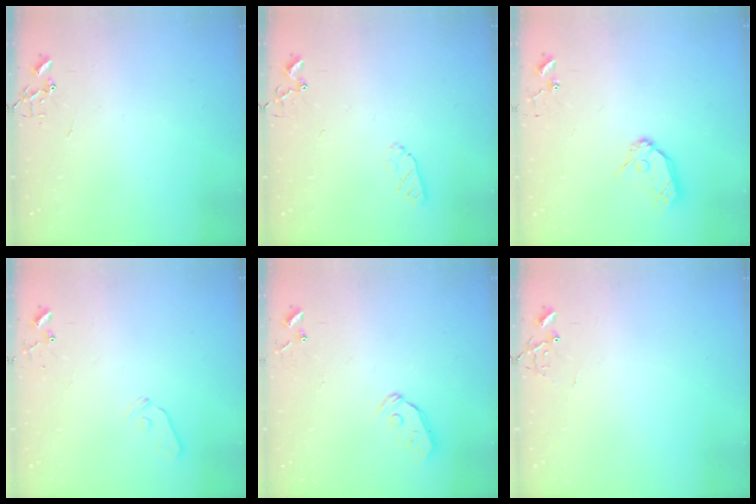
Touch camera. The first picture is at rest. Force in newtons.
{"total": 5.0, "press": 4.9, "slide": 0.9}
{"total": 11.0, "press": 10.9, "slide": 1.1}
{"total": 5.5, "press": 5.5, "slide": 0.5}
{"total": 5.3, "press": 5.3, "slide": 0.4}
{"total": 5.8, "press": 5.8, "slide": 0.5}